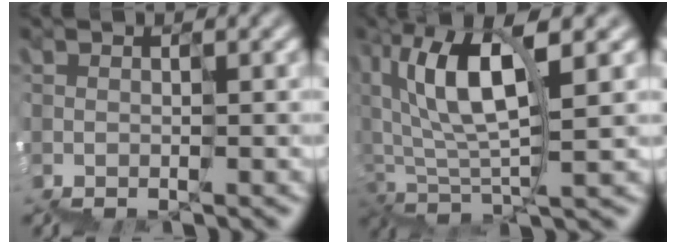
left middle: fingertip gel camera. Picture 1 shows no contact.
{"total": 6.9, "force": [2.4, 2.3, 6.0], "torque": [-0.102, 0.018, 0.044]}